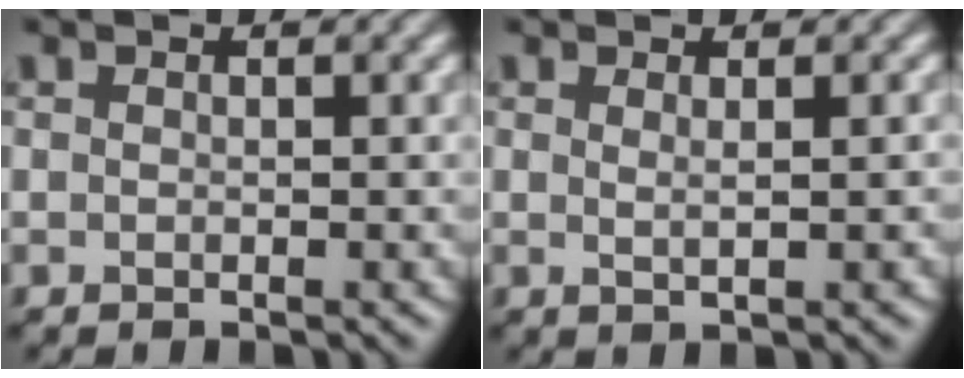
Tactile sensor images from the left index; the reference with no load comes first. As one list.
[{"total": 1.2, "force": [0.4, 0.3, 1.0], "torque": [-0.021, -0.004, 0.002]}]